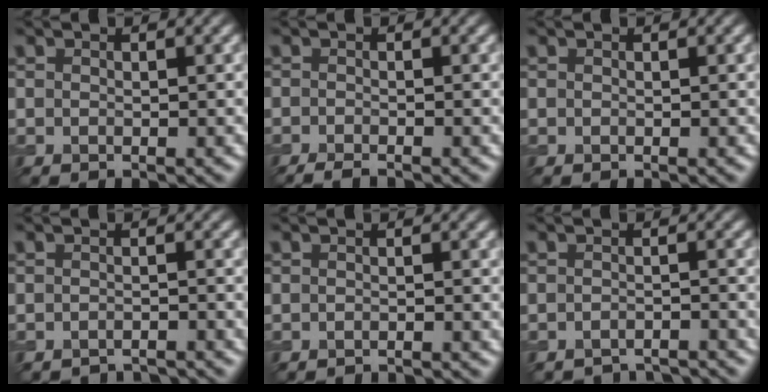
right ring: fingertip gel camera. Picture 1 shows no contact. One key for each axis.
{"total": 2.0, "fx": -1.7, "fy": 0.3, "fz": 1.1, "tx": -0.015, "ty": -0.003, "tz": -0.032}
{"total": 0.0}
{"total": 3.6, "fx": -3.6, "fy": 0.2, "fz": 0.4, "tx": -0.002, "ty": -0.009, "tz": -0.049}
{"total": 2.3, "fx": -2.2, "fy": 0.2, "fz": 0.4, "tx": 0.005, "ty": -0.008, "tz": -0.030}
{"total": 4.1, "fx": -4.1, "fy": 0.4, "fz": 0.2, "tx": 0.000, "ty": -0.003, "tz": -0.057}